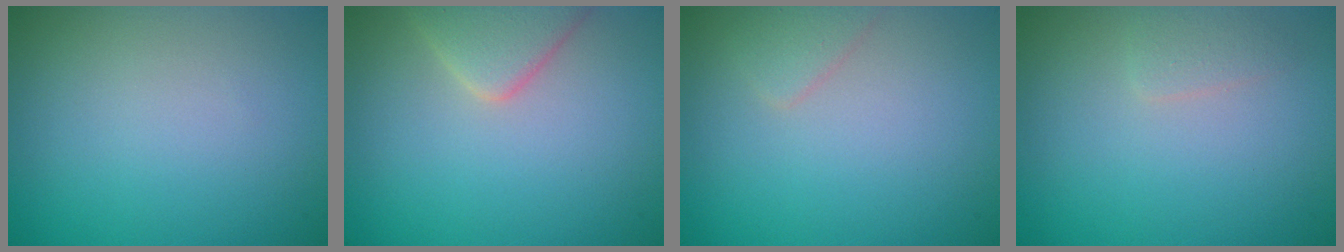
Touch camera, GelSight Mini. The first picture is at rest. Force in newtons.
{"total": 3.4, "press": 3.4, "slide": 0.4}
{"total": 1.2, "press": 1.2, "slide": 0.0}
{"total": 1.0, "press": 1.0, "slide": 0.1}